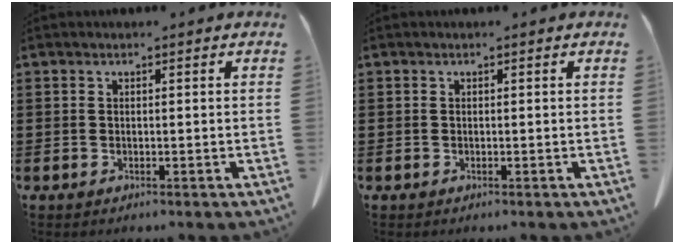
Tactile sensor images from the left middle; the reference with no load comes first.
{"total": 0.0}